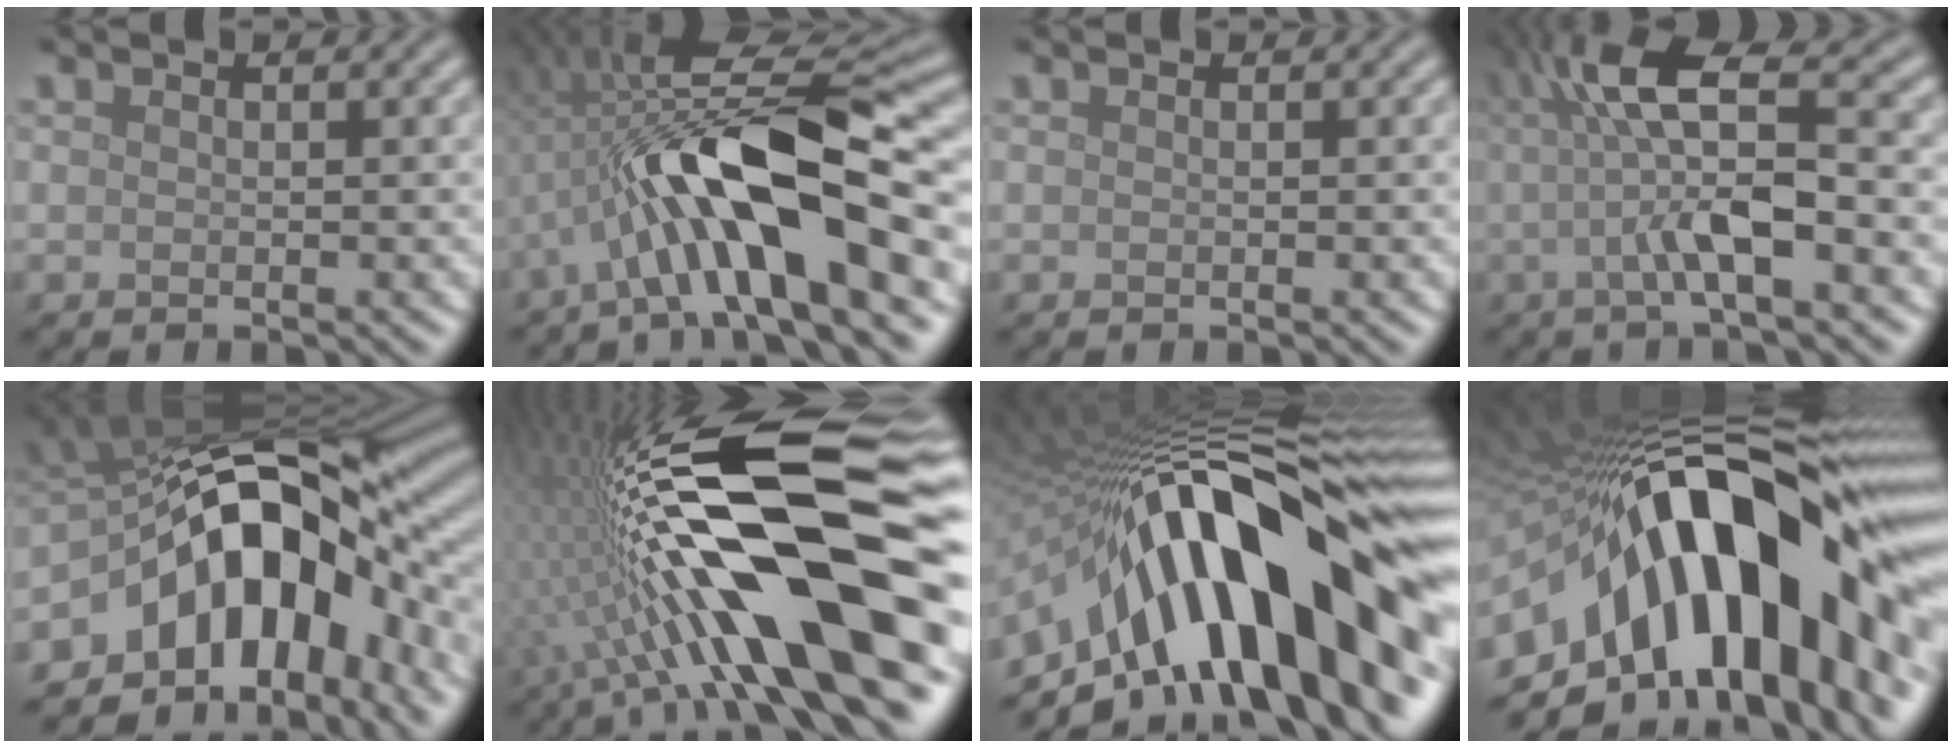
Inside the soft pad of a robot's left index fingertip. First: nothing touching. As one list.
[{"total": 12.1, "force": [-2.4, 3.6, 11.3], "torque": [-0.180, 0.020, -0.046]}, {"total": 0.0}, {"total": 7.5, "force": [0.0, 1.7, 7.3], "torque": [-0.134, 0.012, -0.005]}, {"total": 14.2, "force": [-4.9, 8.5, 10.2], "torque": [-0.127, 0.010, -0.096]}, {"total": 19.3, "force": [-1.2, 5.7, 18.3], "torque": [-0.303, 0.021, -0.032]}, {"total": 19.6, "force": [-4.3, 8.0, 17.4], "torque": [-0.231, 0.032, -0.080]}, {"total": 19.8, "force": [-3.5, 9.9, 16.8], "torque": [-0.241, 0.011, -0.061]}]